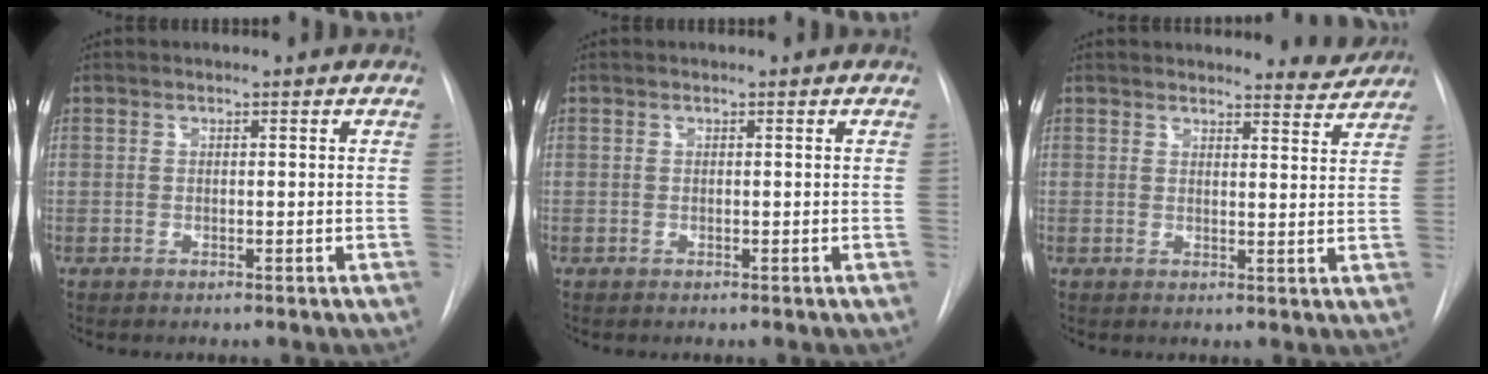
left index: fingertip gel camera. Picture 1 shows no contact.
{"total": 0.0}
{"total": 4.9, "force": [4.8, 0.5, -0.1], "torque": [0.006, -0.021, 0.044]}